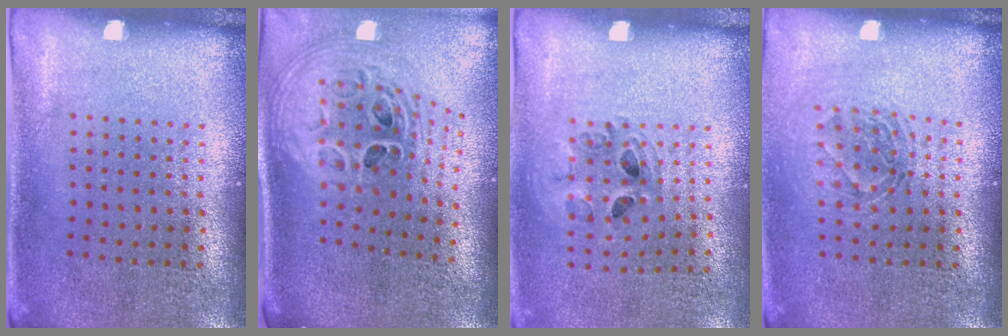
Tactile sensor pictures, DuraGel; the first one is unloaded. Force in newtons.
{"total": 2.9, "press": 2.0, "slide": 2.1}
{"total": 0.9, "press": 0.9, "slide": 0.2}
{"total": 1.3, "press": 1.1, "slide": 0.6}